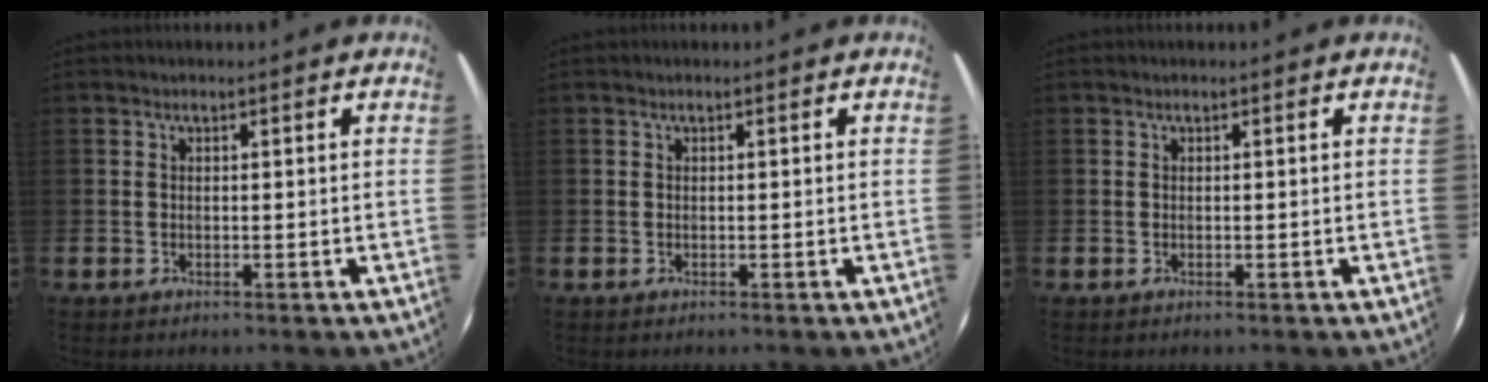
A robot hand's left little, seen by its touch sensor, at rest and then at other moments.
{"total": 0.0}
{"total": 0.0}